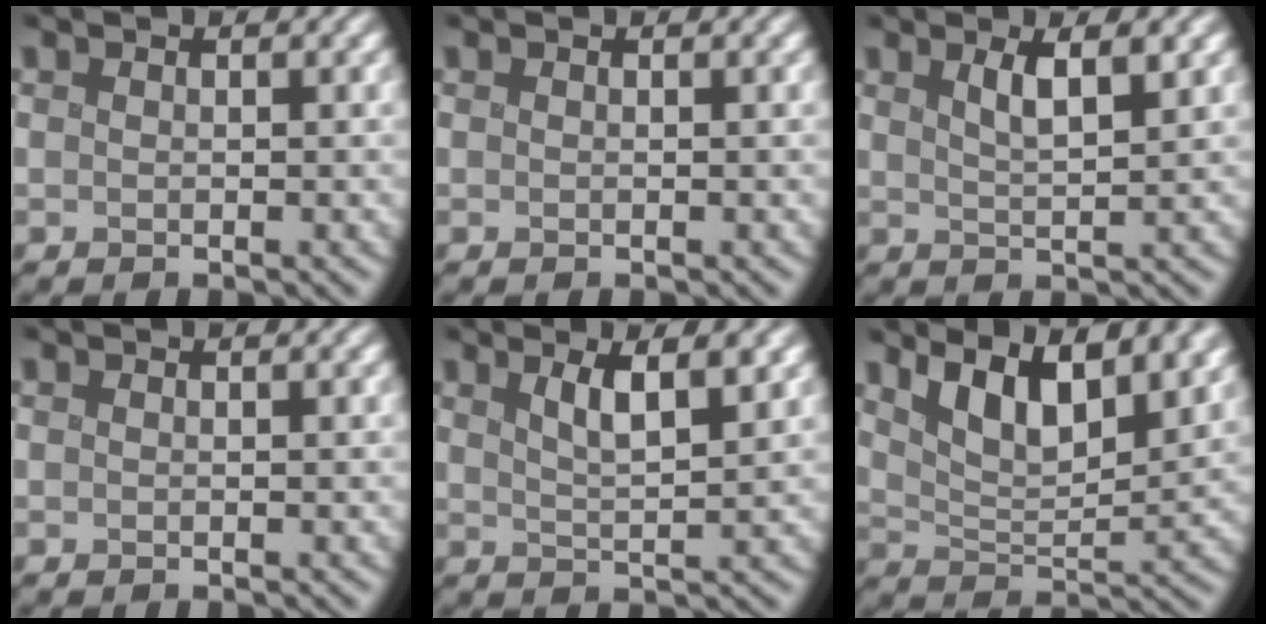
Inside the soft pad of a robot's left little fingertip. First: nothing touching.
{"total": 0.0}
{"total": 2.7, "force": [1.0, 0.5, 2.4], "torque": [-0.056, -0.005, 0.025]}
{"total": 0.0}
{"total": 3.5, "force": [1.4, 0.8, 3.1], "torque": [-0.066, -0.005, 0.031]}
{"total": 8.3, "force": [4.4, 3.3, 6.2], "torque": [-0.104, 0.006, 0.068]}